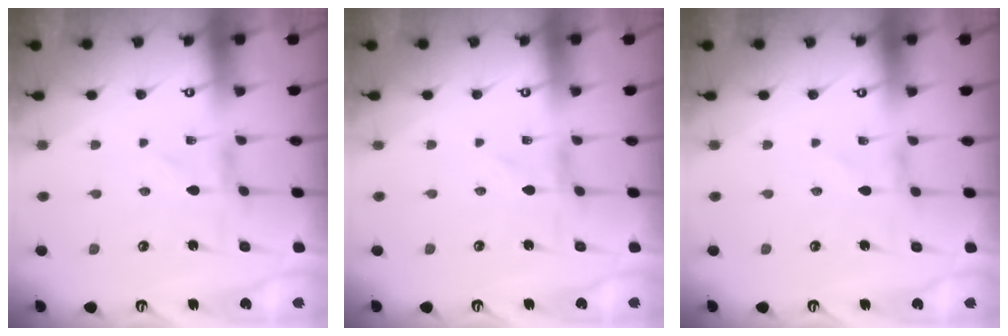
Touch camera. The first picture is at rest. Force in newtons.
{"total": 0.0}
{"total": 0.7, "press": 0.7, "slide": 0.1}